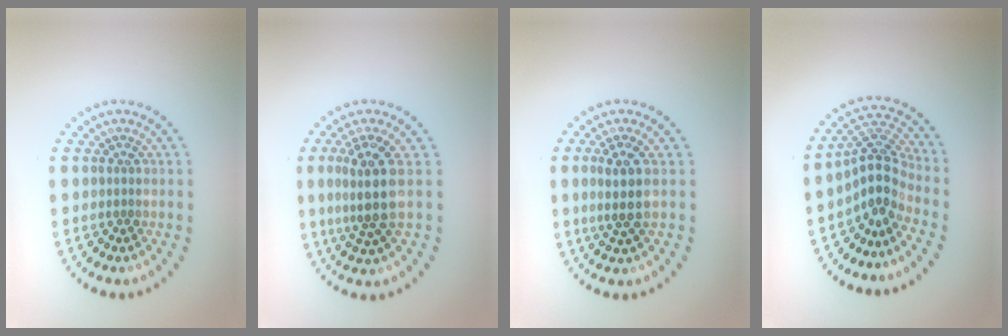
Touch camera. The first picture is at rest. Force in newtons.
{"total": 3.9, "press": 3.2, "slide": 2.3}
{"total": 2.8, "press": 2.2, "slide": 1.7}
{"total": 3.9, "press": 2.9, "slide": 2.7}